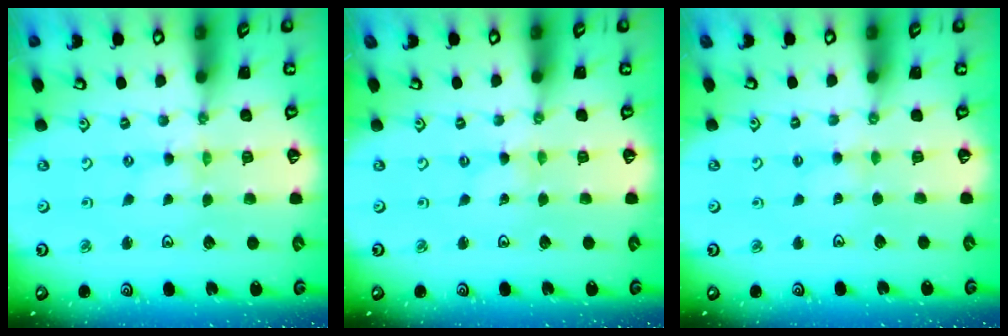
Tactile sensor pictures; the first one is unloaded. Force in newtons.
{"total": 0.0}
{"total": 2.5, "press": 2.5, "slide": 0.2}